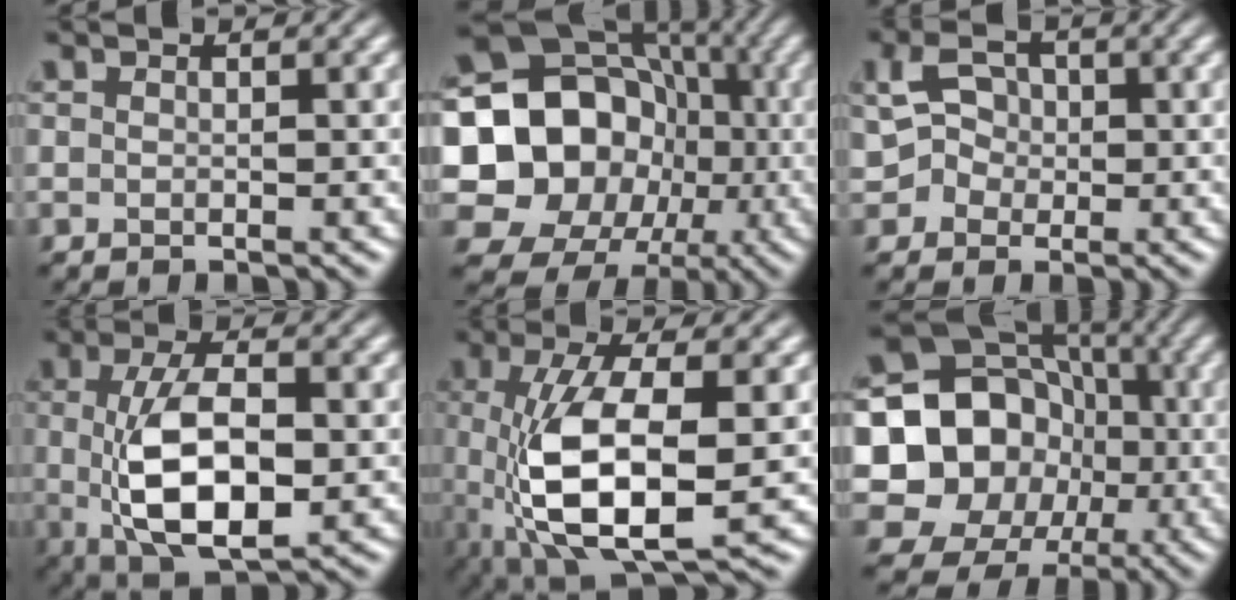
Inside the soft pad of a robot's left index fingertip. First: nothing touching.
{"total": 17.3, "force": [-1.2, 15.6, 7.4], "torque": [-0.133, 0.002, -0.043]}
{"total": 2.7, "force": [0.2, 2.5, 1.1], "torque": [-0.009, 0.009, -0.003]}
{"total": 8.6, "force": [-0.2, 3.7, 7.7], "torque": [-0.150, -0.004, 0.002]}
{"total": 9.4, "force": [-0.7, 3.7, 8.7], "torque": [-0.177, -0.003, -0.010]}
{"total": 15.9, "force": [-1.0, 14.6, 6.1], "torque": [-0.114, 0.017, -0.040]}